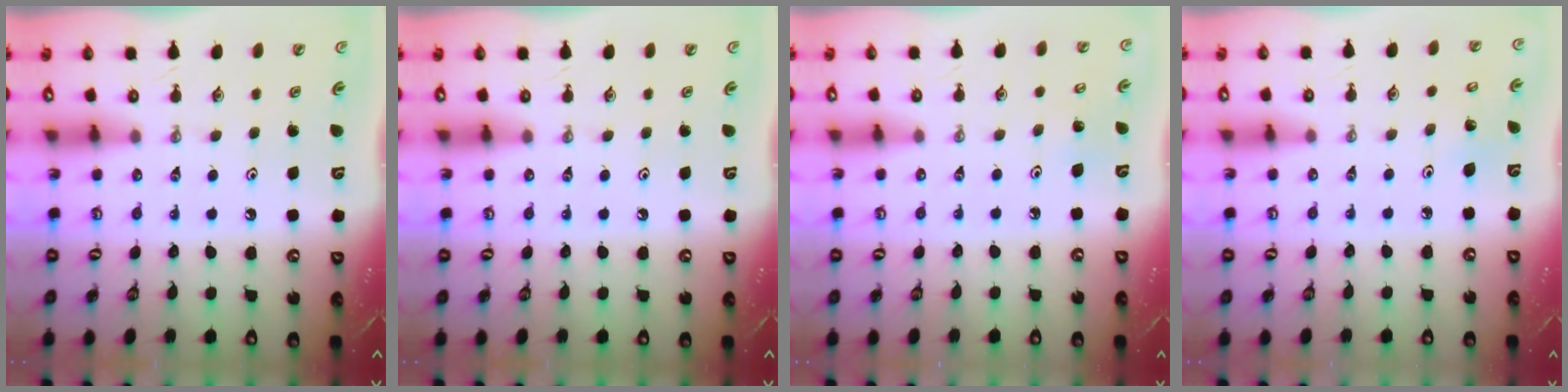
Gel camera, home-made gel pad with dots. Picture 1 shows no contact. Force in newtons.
{"total": 0.0}
{"total": 4.5, "press": 4.5, "slide": 0.4}
{"total": 3.0, "press": 3.0, "slide": 0.2}